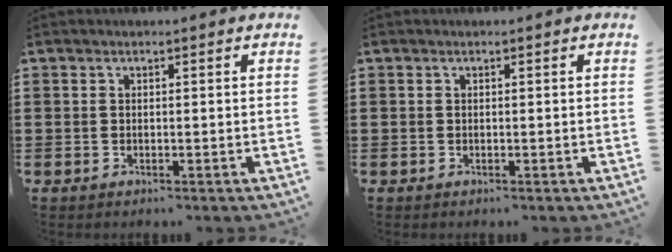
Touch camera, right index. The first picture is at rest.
{"total": 0.0}